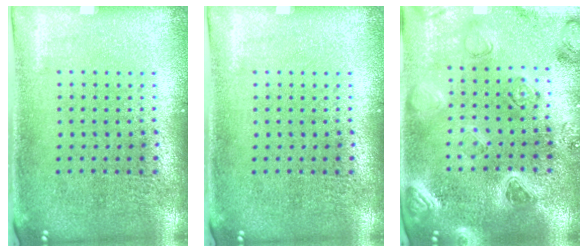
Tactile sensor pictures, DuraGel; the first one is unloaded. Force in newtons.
{"total": 0.0}
{"total": 2.1, "press": 2.1, "slide": 0.4}